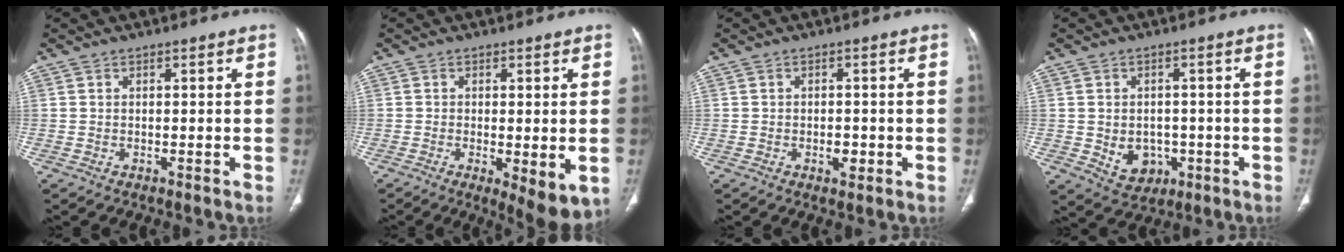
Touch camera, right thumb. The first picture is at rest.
{"total": 7.7, "force": [-2.0, 2.4, 7.0], "torque": [-0.104, -0.023, -0.026]}
{"total": 2.4, "force": [-0.7, 1.5, 1.8], "torque": [-0.020, 0.002, -0.007]}
{"total": 6.7, "force": [-1.5, 5.4, 3.7], "torque": [-0.030, 0.006, -0.005]}